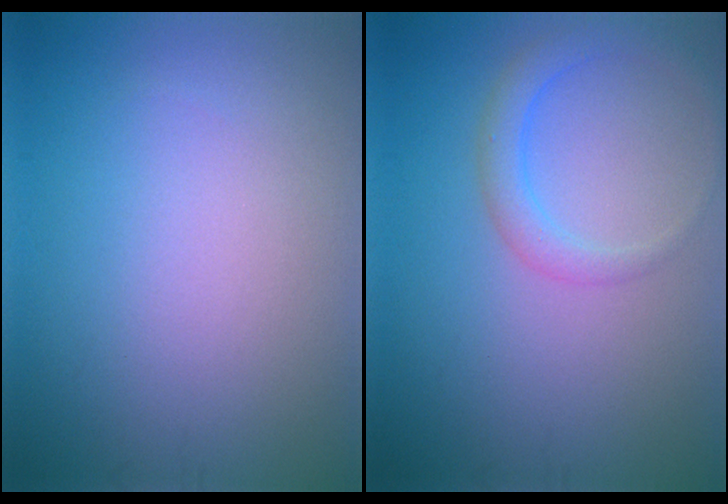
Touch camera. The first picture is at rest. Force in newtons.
{"total": 2.4, "press": 2.4, "slide": 0.1}